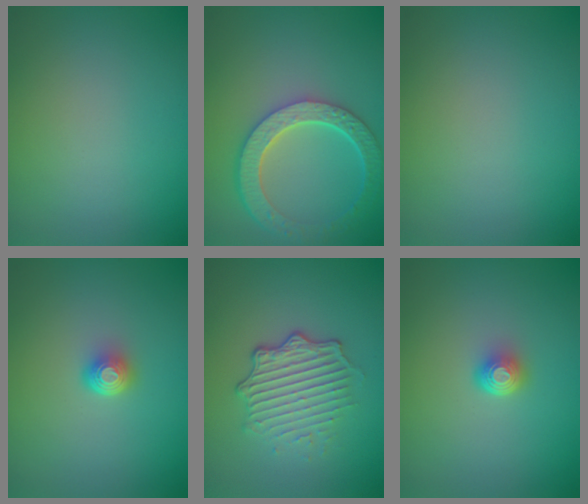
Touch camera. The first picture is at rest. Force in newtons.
{"total": 6.1, "press": 4.8, "slide": 3.8}
{"total": 0.0}
{"total": 2.0, "press": 1.3, "slide": 1.5}
{"total": 4.6, "press": 3.3, "slide": 3.3}
{"total": 2.0, "press": 1.3, "slide": 1.5}